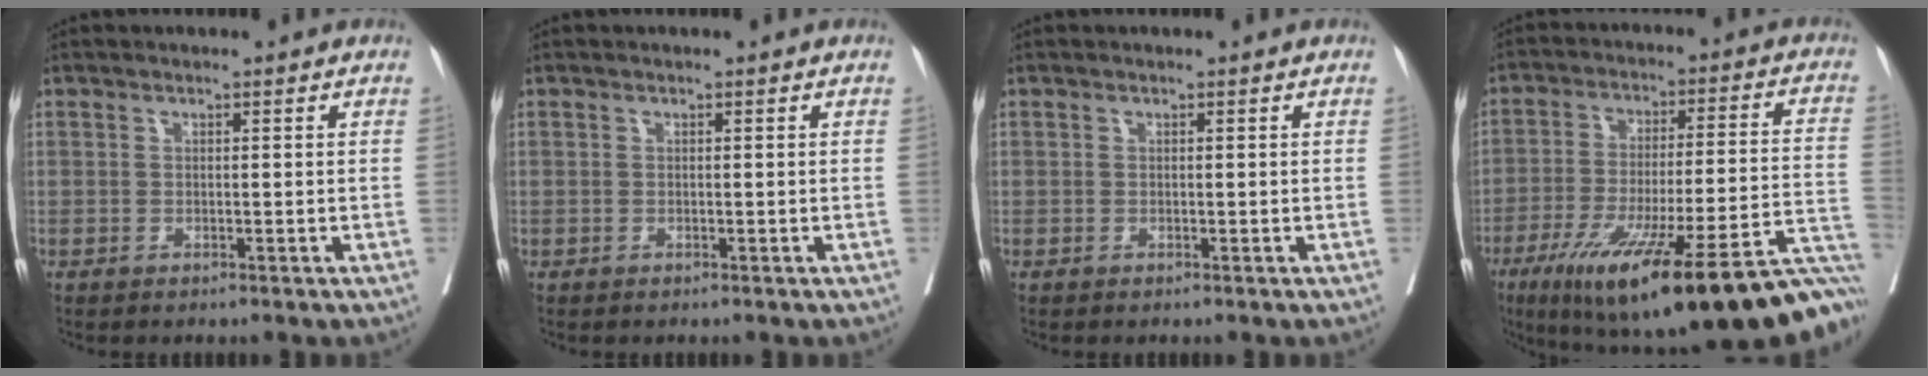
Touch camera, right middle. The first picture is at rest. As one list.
[{"total": 0.0}, {"total": 0.0}, {"total": 30.4, "force": [-20.2, 3.6, 22.4], "torque": [-0.247, -0.013, -0.292]}]